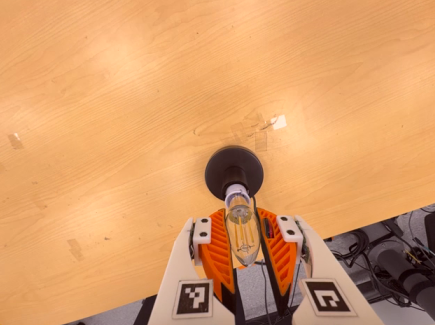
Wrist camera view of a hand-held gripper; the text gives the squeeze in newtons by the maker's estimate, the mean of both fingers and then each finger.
{"total": 13.7, "left": 14.2, "right": 13.1}